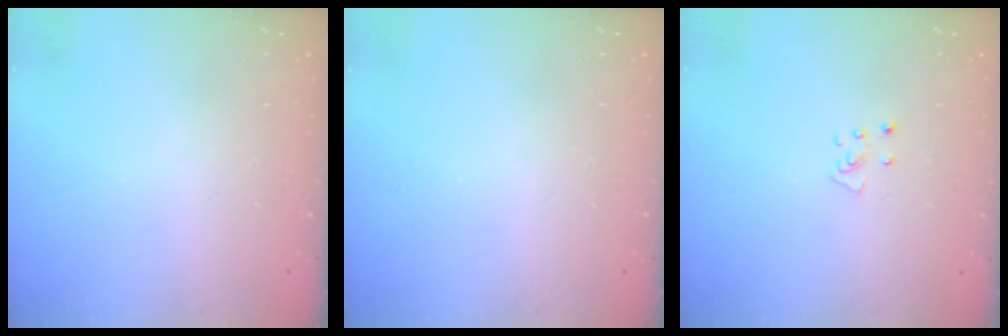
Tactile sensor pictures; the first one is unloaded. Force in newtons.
{"total": 0.0}
{"total": 3.9, "press": 3.9, "slide": 0.3}